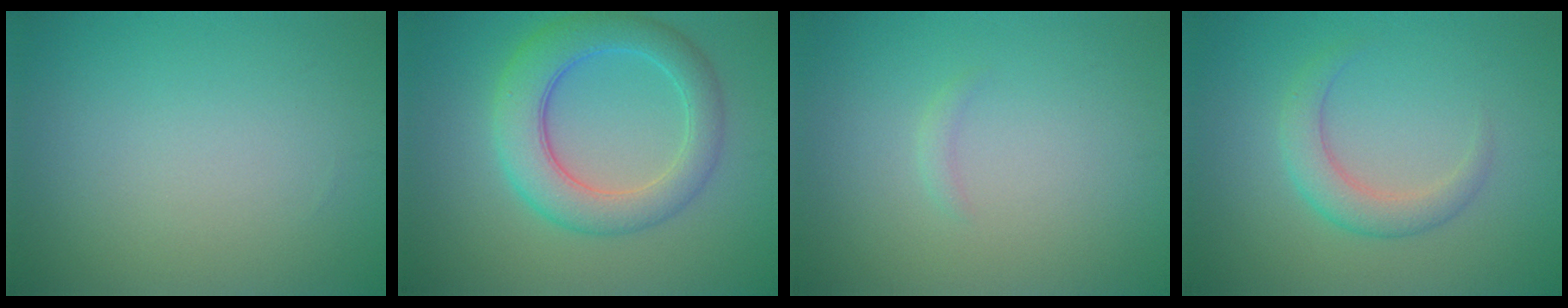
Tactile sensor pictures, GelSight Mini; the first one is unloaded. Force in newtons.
{"total": 6.3, "press": 6.3, "slide": 0.3}
{"total": 0.6, "press": 0.6, "slide": 0.1}
{"total": 2.8, "press": 2.8, "slide": 0.1}